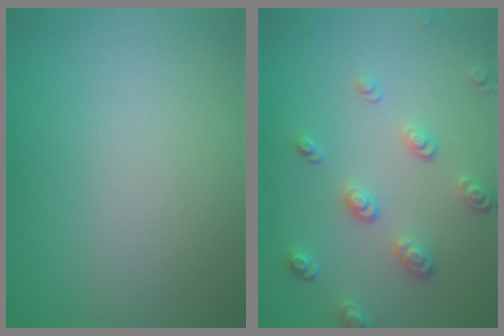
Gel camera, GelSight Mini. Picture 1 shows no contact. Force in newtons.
{"total": 3.2, "press": 2.5, "slide": 2.1}